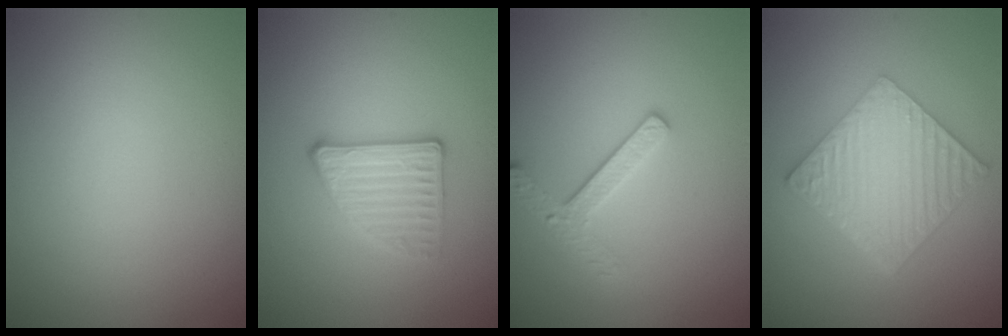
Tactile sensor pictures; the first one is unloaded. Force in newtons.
{"total": 2.8, "press": 2.7, "slide": 0.7}
{"total": 2.4, "press": 2.3, "slide": 0.9}
{"total": 7.0, "press": 4.6, "slide": 5.2}